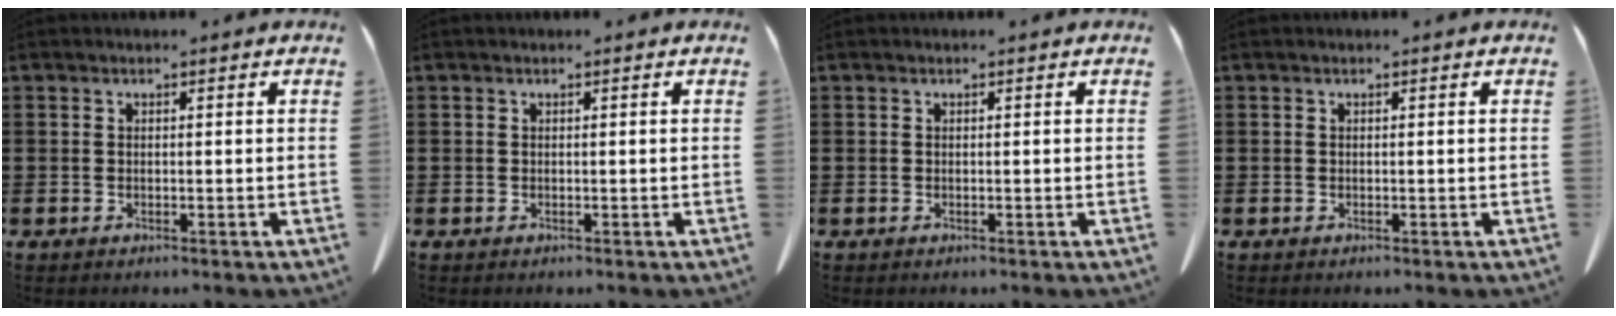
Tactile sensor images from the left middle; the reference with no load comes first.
{"total": 0.0}
{"total": 0.0}
{"total": 0.0}